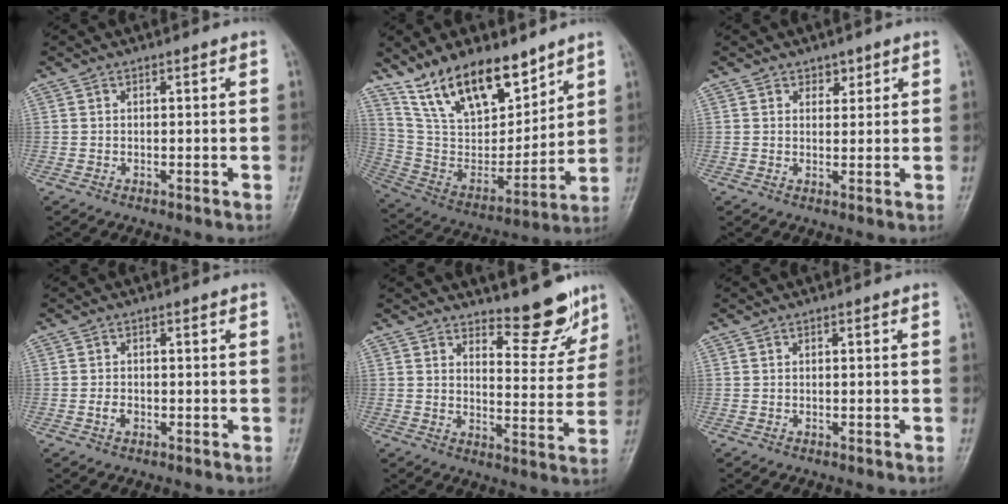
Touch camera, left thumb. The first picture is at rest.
{"total": 18.8, "force": [13.4, 8.3, 10.2], "torque": [-0.126, -0.069, 0.255]}
{"total": 2.1, "force": [1.4, 1.4, 0.5], "torque": [0.012, -0.008, 0.019]}
{"total": 1.5, "force": [-0.5, 1.1, 0.9], "torque": [-0.017, 0.002, -0.009]}
{"total": 9.5, "force": [8.1, 3.1, 3.9], "torque": [-0.023, -0.073, 0.115]}
{"total": 0.0}